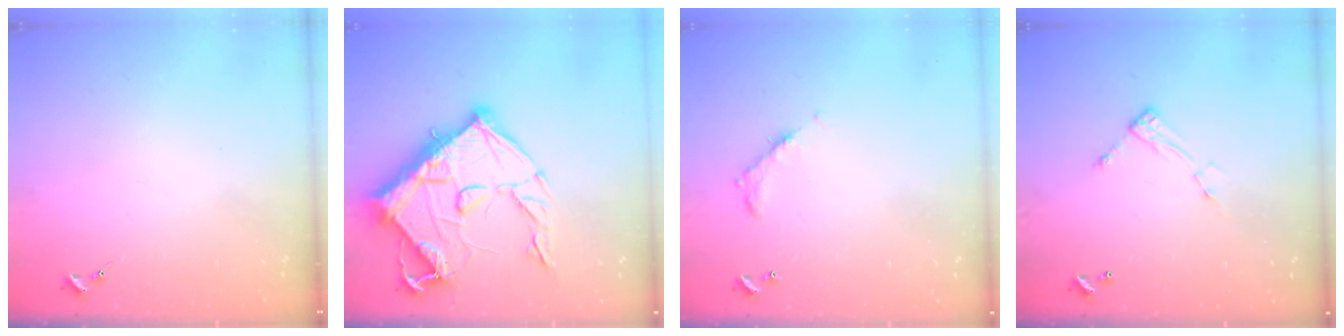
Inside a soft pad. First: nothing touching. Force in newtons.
{"total": 22.3, "press": 22.2, "slide": 1.4}
{"total": 5.3, "press": 5.3, "slide": 0.4}
{"total": 6.4, "press": 6.4, "slide": 0.3}